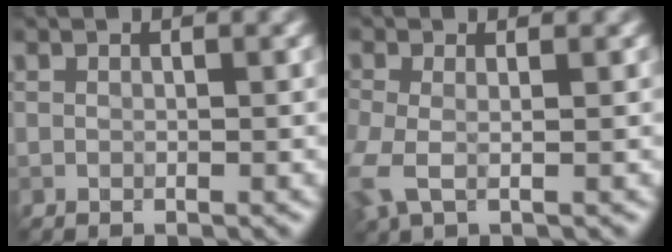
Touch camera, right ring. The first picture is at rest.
{"total": 2.1, "force": [-1.7, 0.1, 1.2], "torque": [-0.063, -0.013, -0.001]}